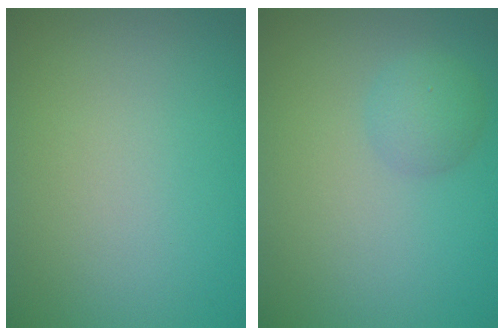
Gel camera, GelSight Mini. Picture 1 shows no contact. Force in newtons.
{"total": 2.0, "press": 2.0, "slide": 0.1}